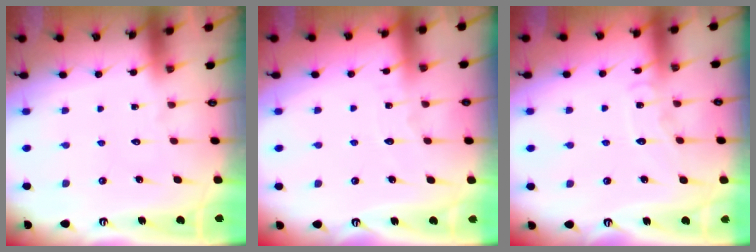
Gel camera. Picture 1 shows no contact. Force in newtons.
{"total": 3.3, "press": 3.3, "slide": 0.4}
{"total": 5.9, "press": 5.9, "slide": 0.6}